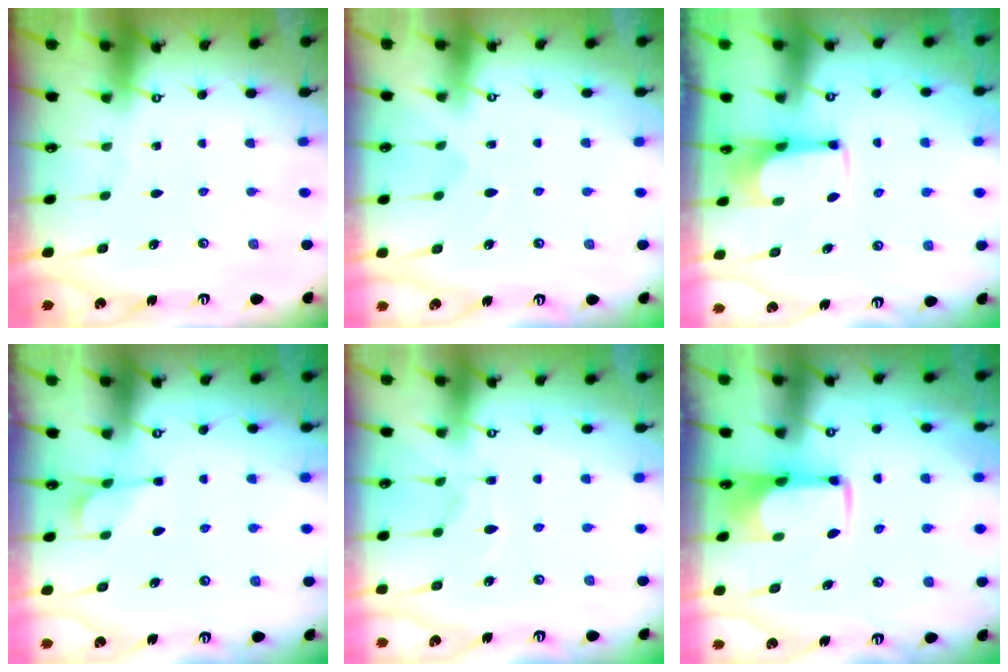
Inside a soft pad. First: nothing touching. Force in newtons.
{"total": 2.4, "press": 2.2, "slide": 1.1}
{"total": 3.7, "press": 3.6, "slide": 0.7}
{"total": 2.1, "press": 1.9, "slide": 0.9}
{"total": 6.0, "press": 5.8, "slide": 1.3}
{"total": 1.8, "press": 1.7, "slide": 0.5}